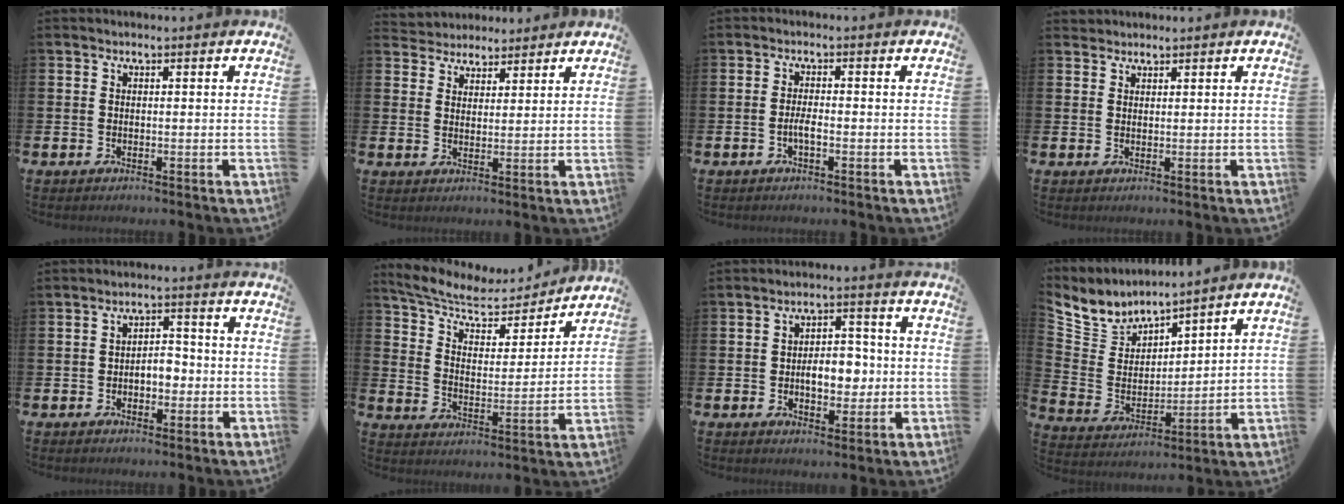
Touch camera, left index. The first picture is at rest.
{"total": 4.1, "force": [3.8, 1.3, -0.7], "torque": [-0.006, -0.016, 0.071]}
{"total": 1.7, "force": [-0.7, 0.4, 1.5], "torque": [-0.026, 0.000, -0.013]}
{"total": 1.6, "force": [1.5, 0.5, -0.2], "torque": [0.009, 0.000, 0.027]}
{"total": 3.1, "force": [-0.9, 2.2, 2.0], "torque": [-0.032, 0.006, -0.025]}
{"total": 8.3, "force": [7.1, 3.0, 3.0], "torque": [-0.092, -0.047, 0.118]}
{"total": 5.6, "force": [-0.6, 3.7, 4.2], "torque": [-0.058, 0.002, -0.022]}
{"total": 7.4, "force": [6.9, 2.8, 0.0], "torque": [-0.056, -0.061, 0.125]}